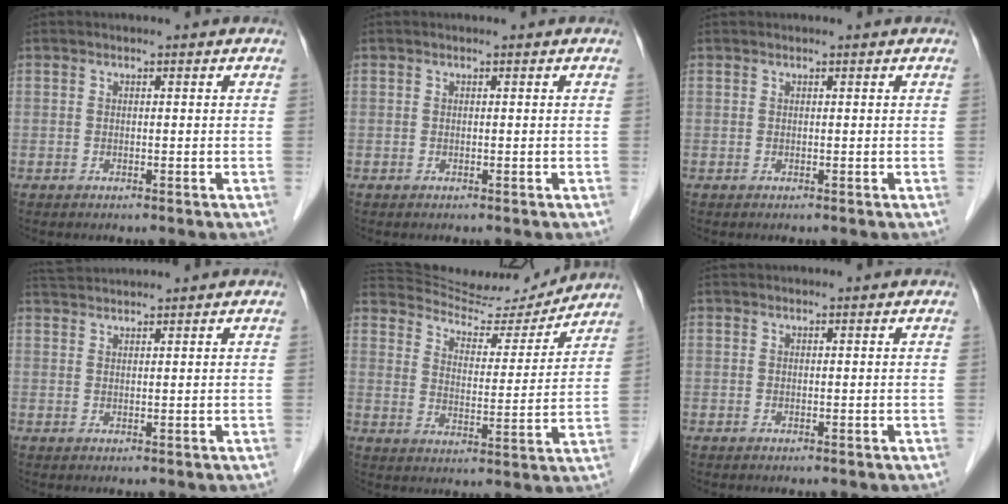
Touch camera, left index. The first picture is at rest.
{"total": 0.0}
{"total": 0.6, "force": [0.6, 0.1, 0.1], "torque": [-0.006, 0.015, 0.015]}
{"total": 4.8, "force": [4.6, -0.7, 1.0], "torque": [-0.019, 0.027, 0.083]}
{"total": 16.9, "force": [16.2, 2.9, 3.5], "torque": [-0.057, -0.011, 0.237]}
{"total": 1.7, "force": [1.6, 0.2, 0.4], "torque": [-0.009, 0.025, 0.027]}